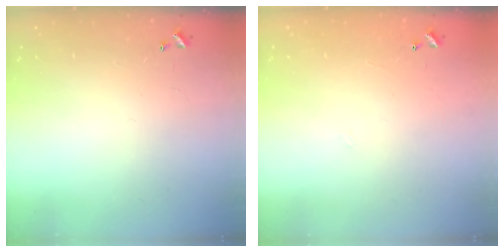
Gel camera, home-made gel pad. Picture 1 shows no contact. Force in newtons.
{"total": 3.8, "press": 3.8, "slide": 0.5}